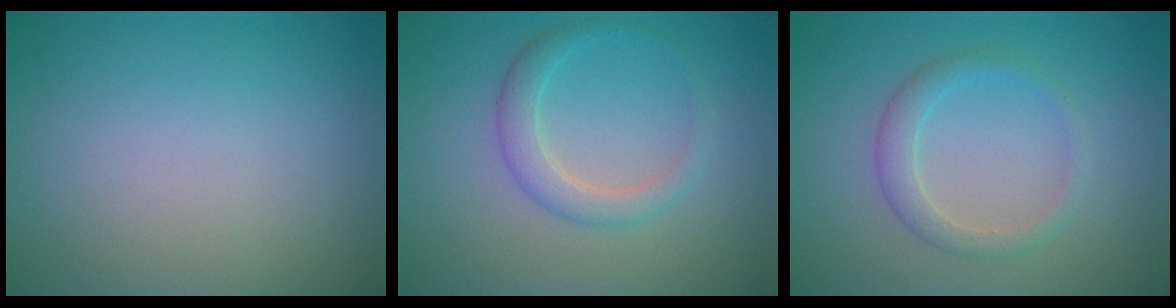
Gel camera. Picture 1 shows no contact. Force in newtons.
{"total": 2.4, "press": 2.4, "slide": 0.1}
{"total": 2.2, "press": 2.2, "slide": 0.1}